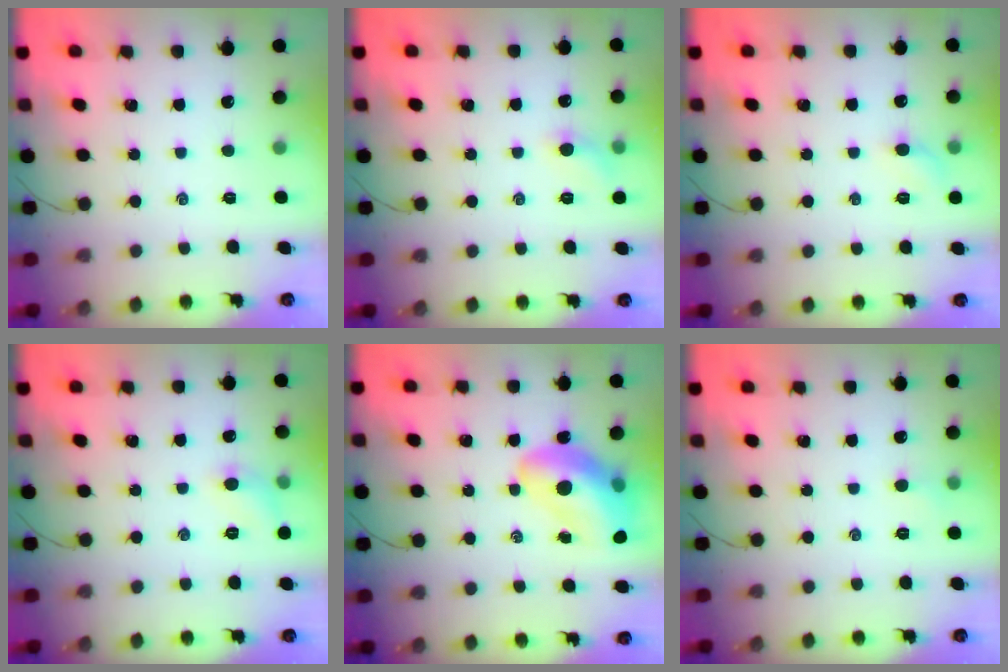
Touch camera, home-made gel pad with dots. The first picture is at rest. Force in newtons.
{"total": 4.6, "press": 4.4, "slide": 1.5}
{"total": 4.5, "press": 4.2, "slide": 1.5}
{"total": 5.7, "press": 5.5, "slide": 1.6}
{"total": 17.0, "press": 16.4, "slide": 4.6}
{"total": 2.6, "press": 2.5, "slide": 0.8}